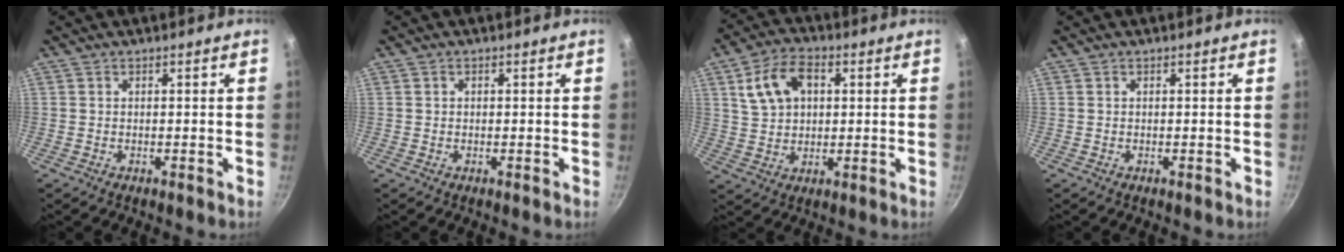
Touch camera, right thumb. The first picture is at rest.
{"total": 0.7, "force": [0.2, 0.6, 0.3], "torque": [-0.005, 0.005, 0.004]}
{"total": 10.8, "force": [3.2, 7.2, 7.3], "torque": [-0.117, 0.011, 0.055]}
{"total": 0.0}